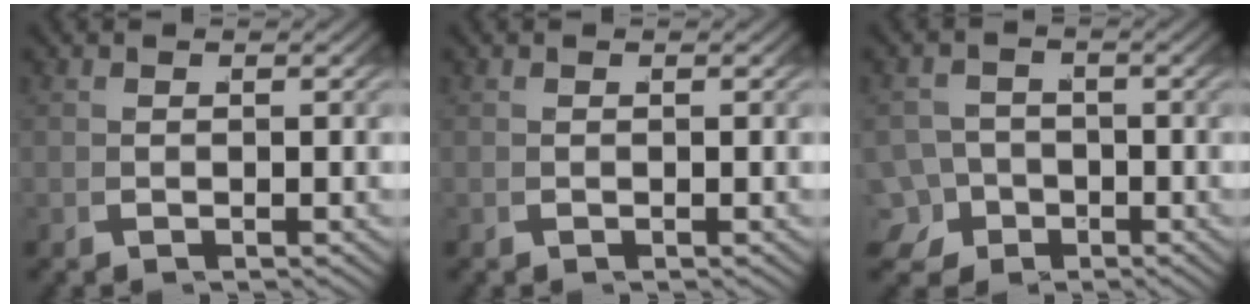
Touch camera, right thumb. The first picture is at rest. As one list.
[{"total": 0.0}, {"total": 4.9, "force": [-2.7, 3.8, 1.7], "torque": [-0.014, -0.021, -0.043]}]